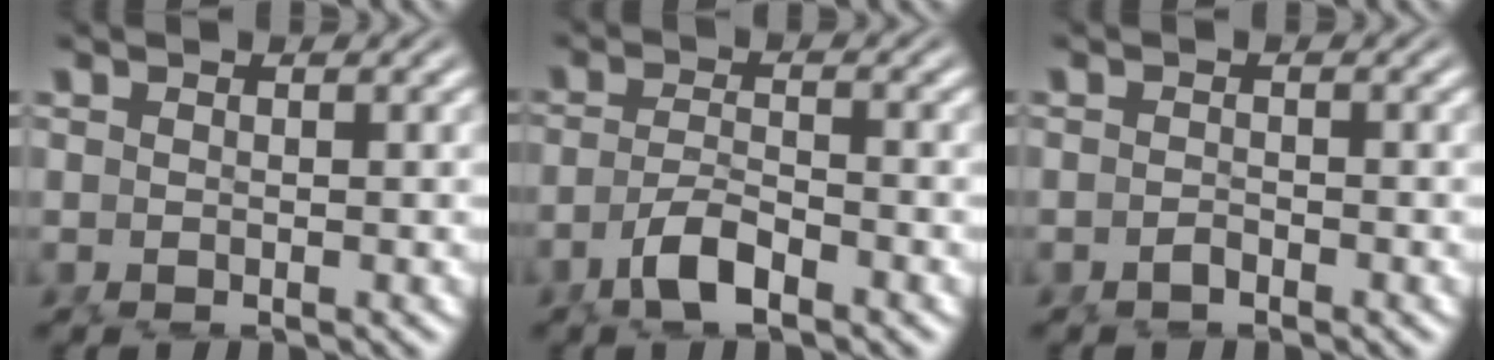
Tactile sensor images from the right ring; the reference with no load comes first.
{"total": 2.6, "force": [-1.7, 0.5, 1.9], "torque": [-0.036, -0.013, -0.022]}
{"total": 0.8, "force": [-0.8, -0.2, -0.1], "torque": [0.003, -0.002, -0.013]}